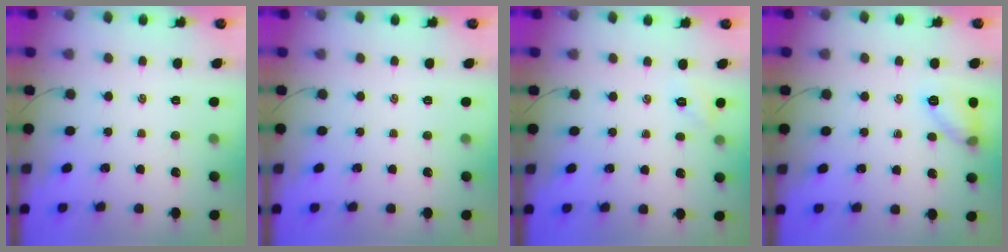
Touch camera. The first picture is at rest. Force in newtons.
{"total": 0.0}
{"total": 2.1, "press": 2.0, "slide": 0.6}
{"total": 8.7, "press": 8.5, "slide": 1.6}